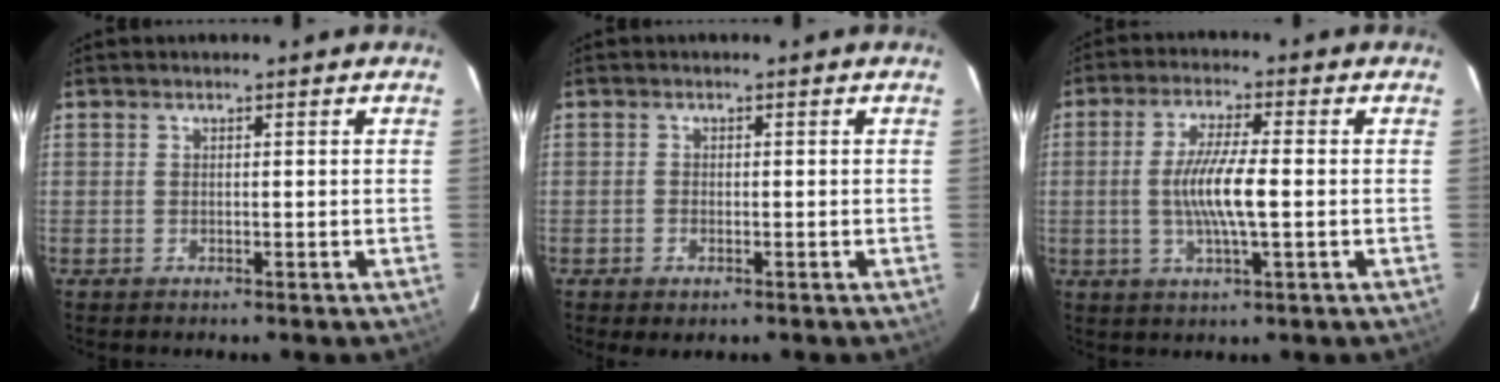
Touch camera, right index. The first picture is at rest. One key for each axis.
{"total": 1.6, "fx": -0.9, "fy": 0.8, "fz": 1.0, "tx": -0.020, "ty": -0.003, "tz": -0.015}
{"total": 8.4, "fx": -0.8, "fy": 1.0, "fz": 8.3, "tx": -0.158, "ty": -0.003, "tz": -0.016}